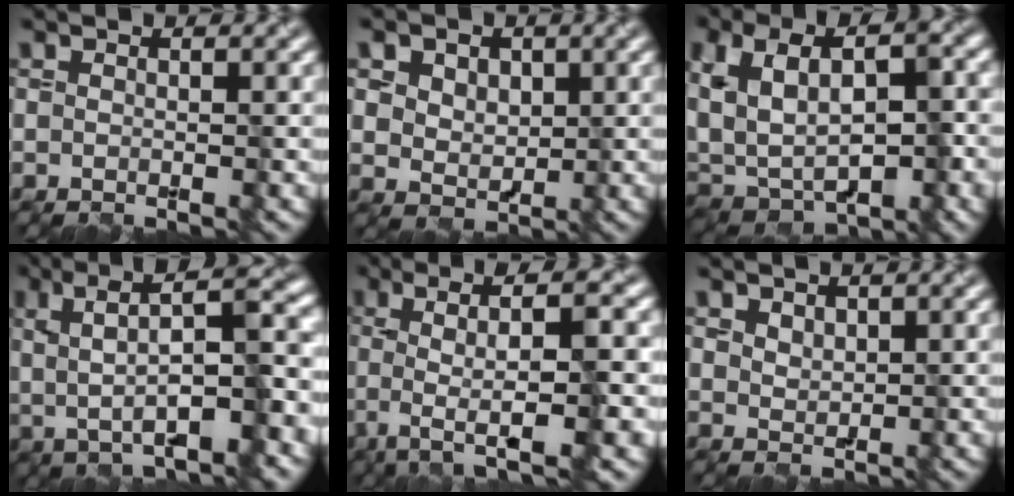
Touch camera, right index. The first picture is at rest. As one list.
[{"total": 4.6, "force": [2.1, 3.4, 2.3], "torque": [-0.058, 0.009, 0.037]}, {"total": 9.2, "force": [-0.3, 5.4, 7.5], "torque": [-0.140, -0.004, 0.004]}, {"total": 8.4, "force": [0.5, 2.4, 8.0], "torque": [-0.125, 0.012, 0.013]}, {"total": 7.9, "force": [-0.6, 1.8, 7.7], "torque": [-0.103, 0.005, -0.011]}, {"total": 0.9, "force": [0.7, 0.6, 0.1], "torque": [-0.008, -0.004, 0.028]}]